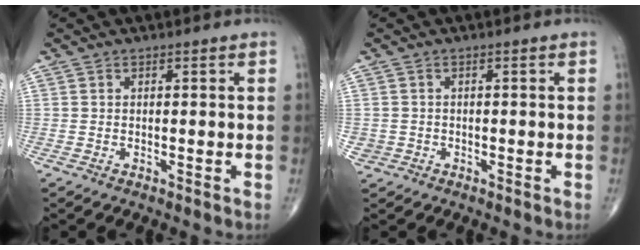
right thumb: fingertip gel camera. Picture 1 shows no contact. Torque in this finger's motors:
{"motor_torque": [0.59, 0.57, 0.30, -0.15, 0.03]}